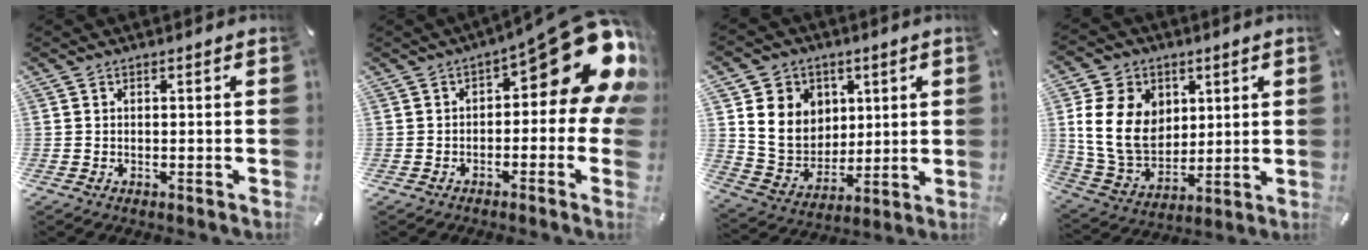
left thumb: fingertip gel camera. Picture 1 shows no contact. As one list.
[{"total": 16.5, "force": [6.8, 6.5, 13.5], "torque": [-0.164, -0.055, 0.111]}, {"total": 12.5, "force": [3.7, 11.4, 3.5], "torque": [-0.077, -0.017, 0.081]}, {"total": 15.3, "force": [3.5, 12.6, 8.0], "torque": [-0.181, -0.007, 0.066]}]